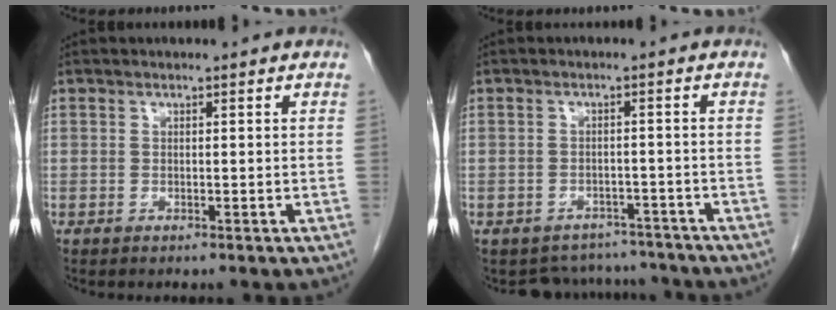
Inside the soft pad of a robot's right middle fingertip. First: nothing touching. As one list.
[{"total": 7.1, "force": [-6.6, 2.5, -0.6], "torque": [0.010, 0.020, -0.078]}]